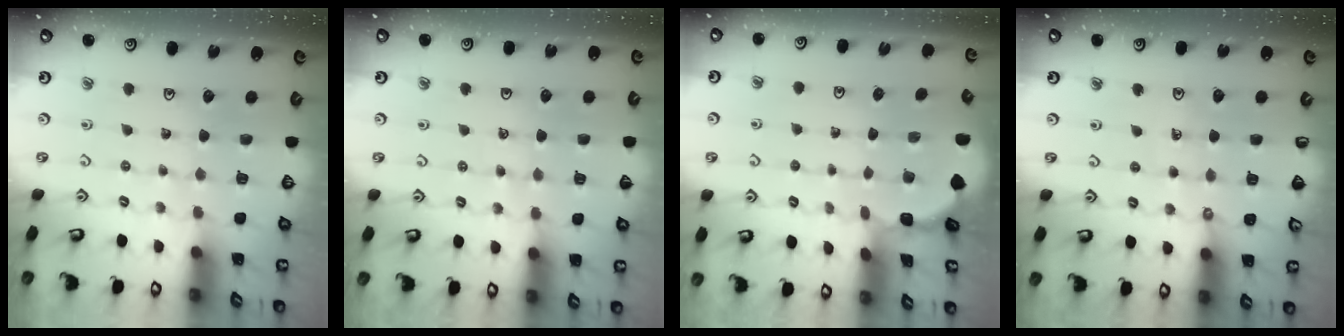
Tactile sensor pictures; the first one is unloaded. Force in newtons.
{"total": 2.1, "press": 2.0, "slide": 0.3}
{"total": 2.3, "press": 2.3, "slide": 0.1}
{"total": 6.2, "press": 5.9, "slide": 1.7}